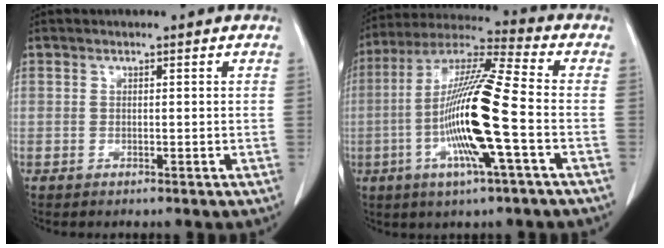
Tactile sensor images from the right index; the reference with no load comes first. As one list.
[{"total": 16.5, "force": [-3.6, 0.1, 16.1], "torque": [-0.317, -0.006, -0.078]}]